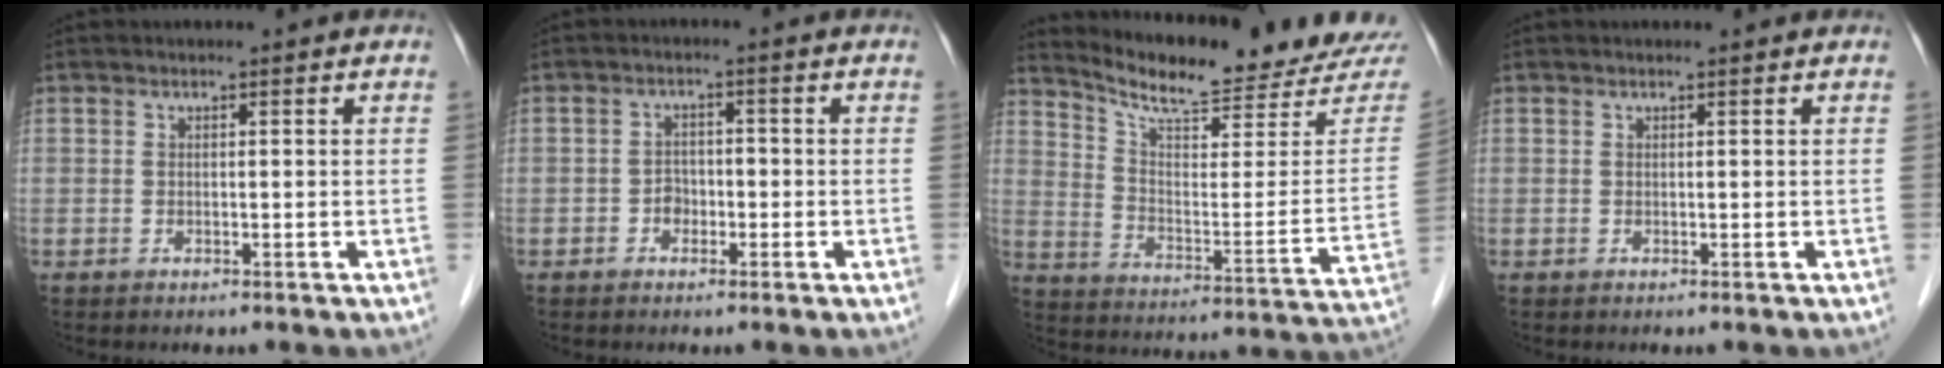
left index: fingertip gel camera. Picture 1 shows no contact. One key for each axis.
{"total": 2.4, "fx": -1.1, "fy": 1.8, "fz": 1.1, "tx": -0.009, "ty": 0.006, "tz": -0.019}
{"total": 20.5, "fx": 19.6, "fy": 1.2, "fz": 6.0, "tx": -0.099, "ty": -0.097, "tz": 0.264}
{"total": 0.6, "fx": 0.6, "fy": 0.2, "fz": 0.1, "tx": -0.001, "ty": 0.002, "tz": 0.010}